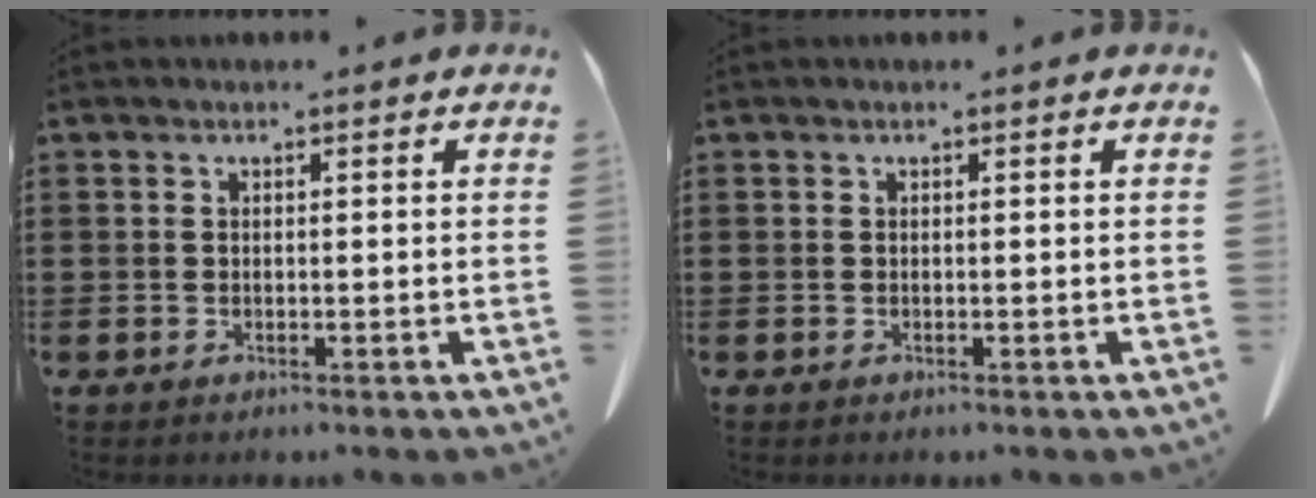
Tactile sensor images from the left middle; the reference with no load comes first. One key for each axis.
{"total": 0.0}